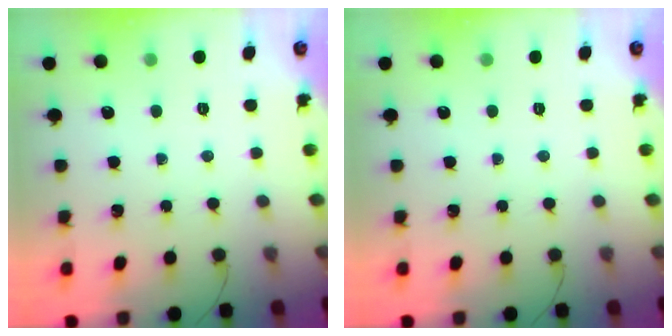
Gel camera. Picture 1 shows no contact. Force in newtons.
{"total": 0.0}